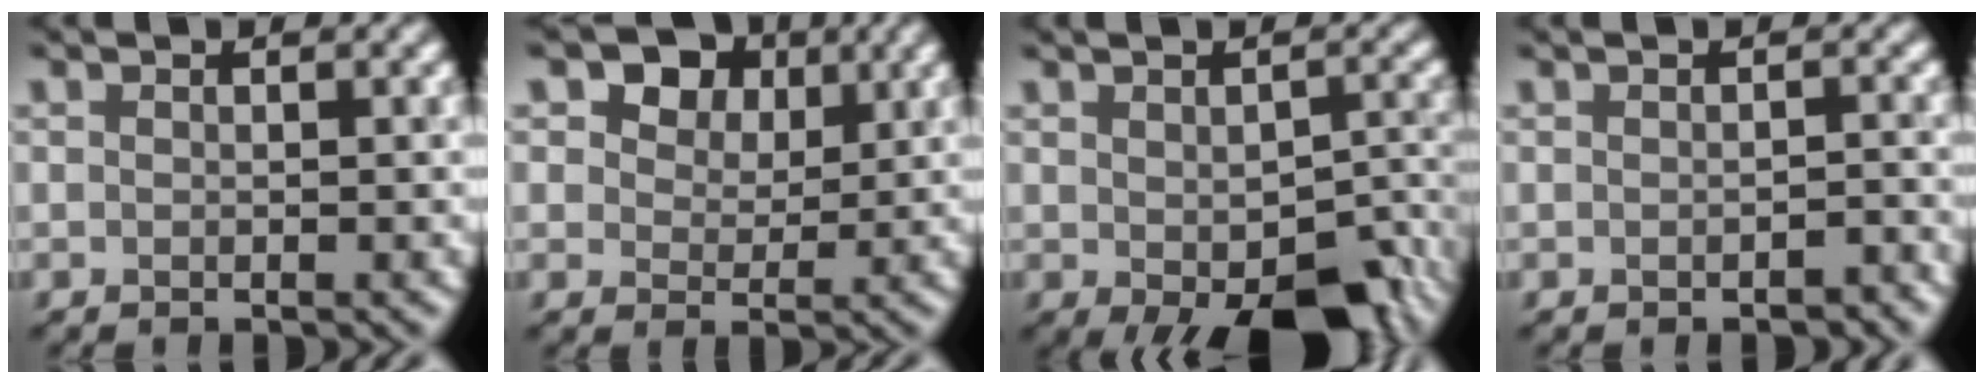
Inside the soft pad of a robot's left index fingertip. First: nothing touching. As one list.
[{"total": 8.2, "force": [4.6, 5.5, 4.0], "torque": [-0.082, 0.013, 0.057]}, {"total": 10.0, "force": [-4.9, 4.5, 7.5], "torque": [-0.108, -0.032, -0.053]}, {"total": 1.2, "force": [-0.8, 0.2, 0.9], "torque": [-0.014, 0.000, -0.009]}]